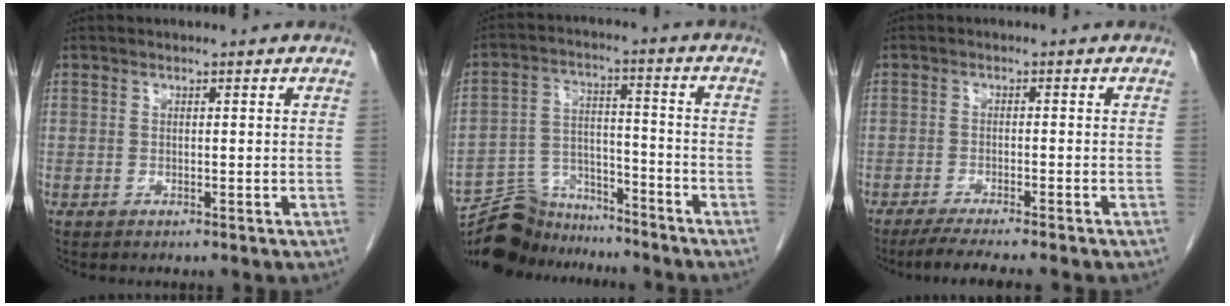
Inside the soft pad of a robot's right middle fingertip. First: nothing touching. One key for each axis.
{"total": 11.3, "fx": -10.8, "fy": 3.6, "fz": 0.4, "tx": -0.008, "ty": 0.036, "tz": -0.186}
{"total": 6.2, "fx": -5.2, "fy": -0.4, "fz": 3.3, "tx": -0.043, "ty": -0.016, "tz": -0.084}